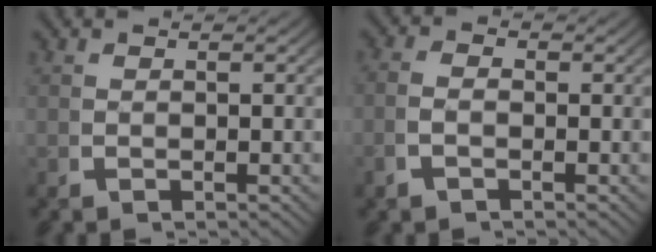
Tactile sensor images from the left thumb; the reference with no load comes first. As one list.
[{"total": 1.4, "force": [-0.8, 0.8, 0.8], "torque": [-0.019, -0.005, -0.014]}]